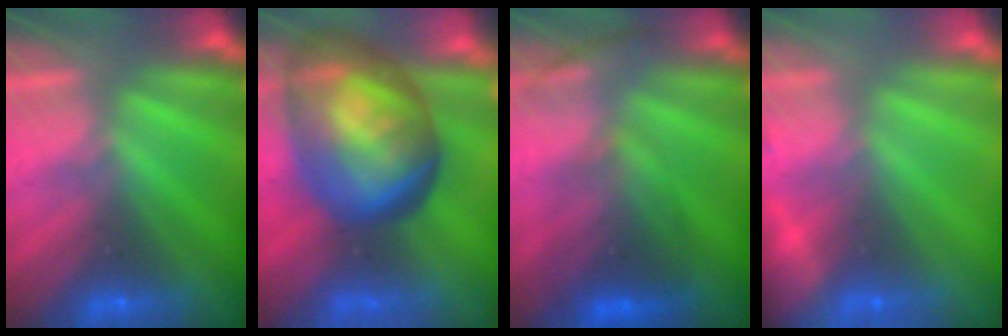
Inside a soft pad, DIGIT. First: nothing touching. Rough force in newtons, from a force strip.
{"total": 7.4}
{"total": 2.7}
{"total": 9.6}